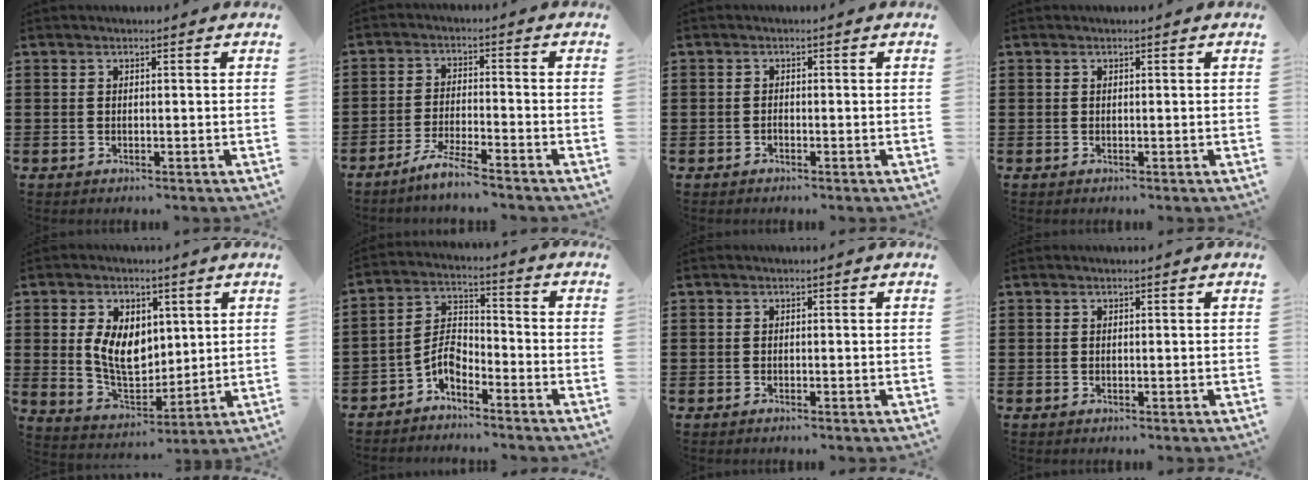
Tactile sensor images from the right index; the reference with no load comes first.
{"total": 4.6, "force": [-4.2, -0.4, 1.8], "torque": [-0.045, -0.006, -0.082]}
{"total": 0.7, "force": [-0.5, 0.4, 0.2], "torque": [-0.004, 0.002, -0.012]}
{"total": 0.0}
{"total": 7.9, "force": [1.7, 5.3, 5.6], "torque": [-0.112, 0.007, 0.029]}
{"total": 4.9, "force": [-3.5, 2.2, 2.6], "torque": [-0.064, 0.003, -0.075]}
{"total": 0.5, "force": [-0.5, -0.1, 0.1], "torque": [-0.004, -0.002, -0.010]}
{"total": 0.0}